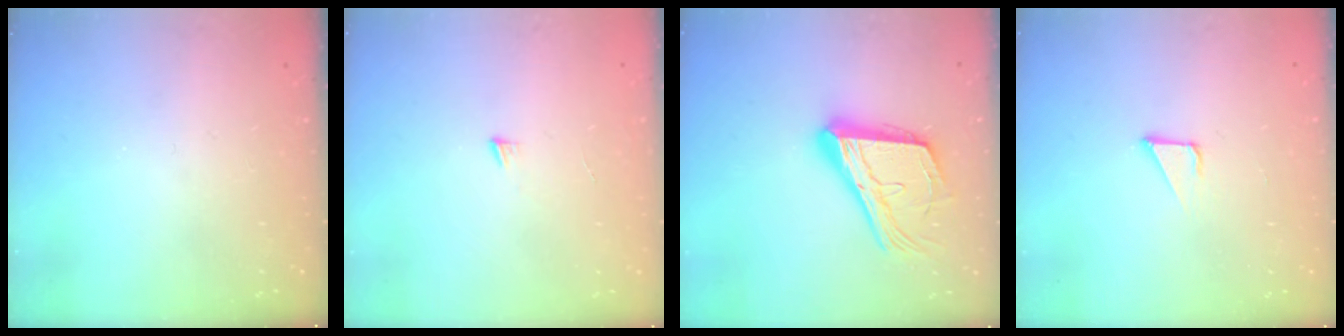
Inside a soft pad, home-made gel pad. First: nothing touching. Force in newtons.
{"total": 3.0, "press": 3.0, "slide": 0.3}
{"total": 21.0, "press": 20.9, "slide": 2.7}
{"total": 2.1, "press": 2.1, "slide": 0.1}